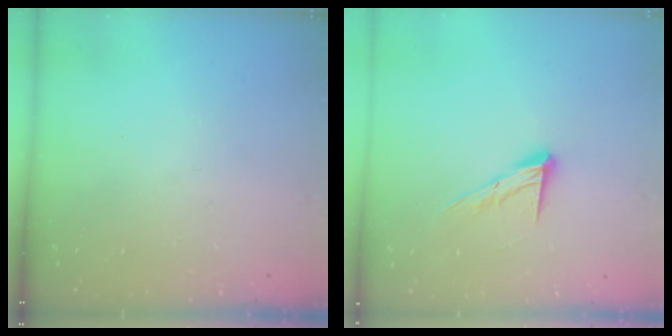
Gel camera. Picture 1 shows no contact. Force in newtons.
{"total": 10.7, "press": 10.6, "slide": 1.3}